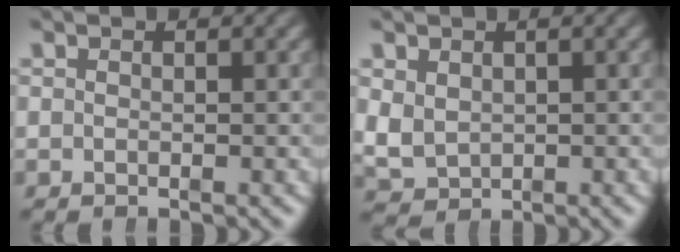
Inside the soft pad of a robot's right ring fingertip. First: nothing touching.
{"total": 3.6, "force": [0.1, 3.3, 1.4], "torque": [-0.053, -0.024, 0.018]}